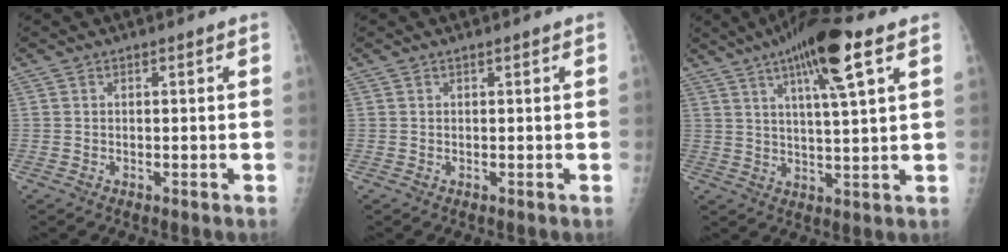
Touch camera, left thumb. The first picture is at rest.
{"total": 0.0}
{"total": 13.2, "force": [6.5, 2.0, 11.3], "torque": [-0.185, -0.011, 0.108]}